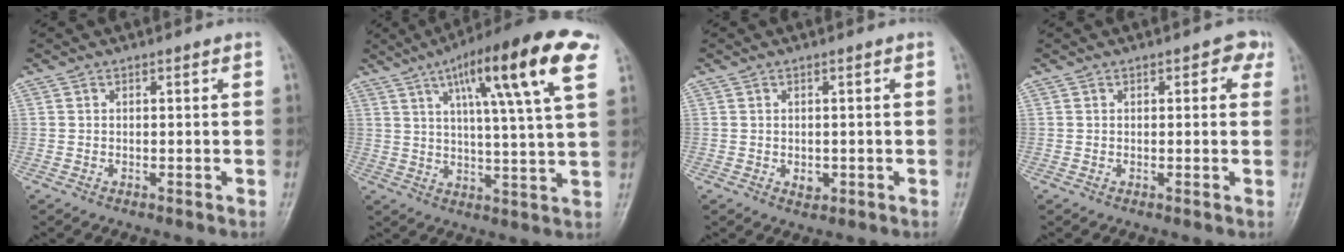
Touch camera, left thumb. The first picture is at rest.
{"total": 19.2, "force": [8.5, 2.9, 16.9], "torque": [-0.245, -0.007, 0.122]}
{"total": 1.8, "force": [-0.3, 1.4, 1.2], "torque": [-0.010, -0.001, 0.001]}
{"total": 2.8, "force": [1.2, 1.6, 2.0], "torque": [-0.005, 0.001, 0.007]}